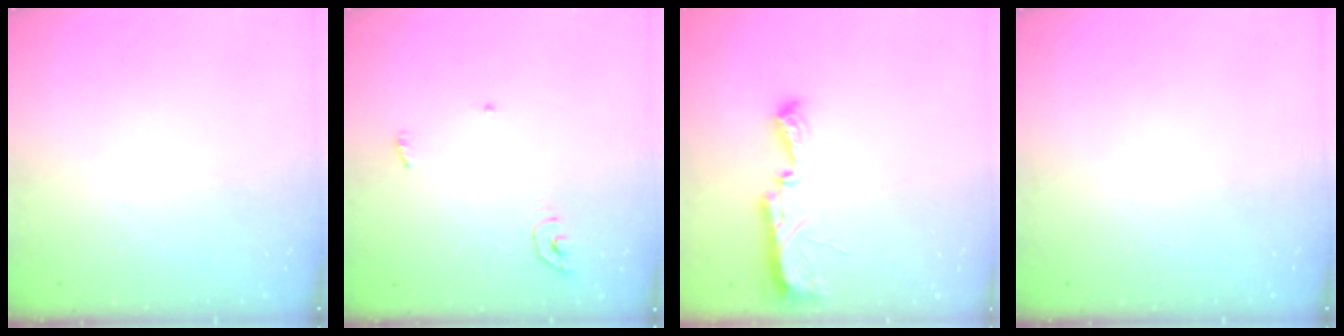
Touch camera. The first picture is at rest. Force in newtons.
{"total": 4.3, "press": 4.3, "slide": 0.3}
{"total": 7.7, "press": 7.7, "slide": 0.8}
{"total": 0.0}